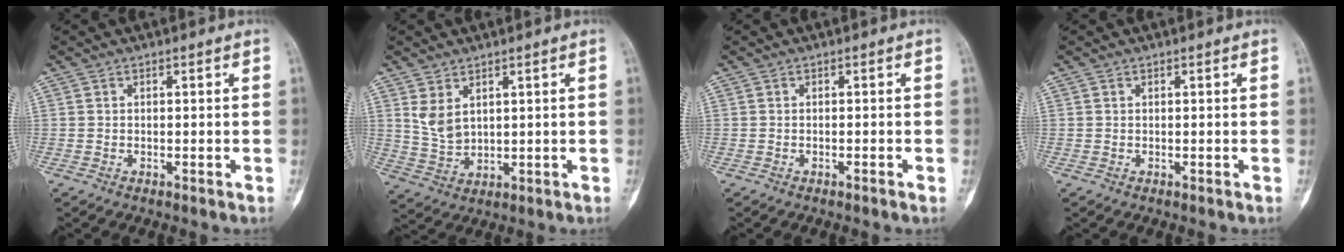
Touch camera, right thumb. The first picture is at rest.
{"total": 5.2, "force": [2.3, 3.2, 3.3], "torque": [-0.054, -0.012, 0.060]}
{"total": 0.6, "force": [-0.4, 0.0, 0.4], "torque": [-0.011, 0.002, -0.006]}
{"total": 0.0}